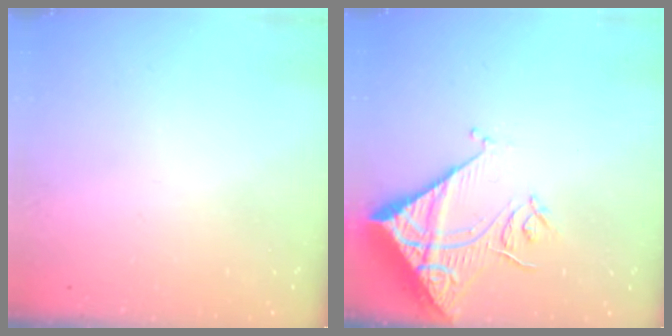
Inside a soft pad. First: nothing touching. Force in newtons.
{"total": 13.2, "press": 13.1, "slide": 1.7}